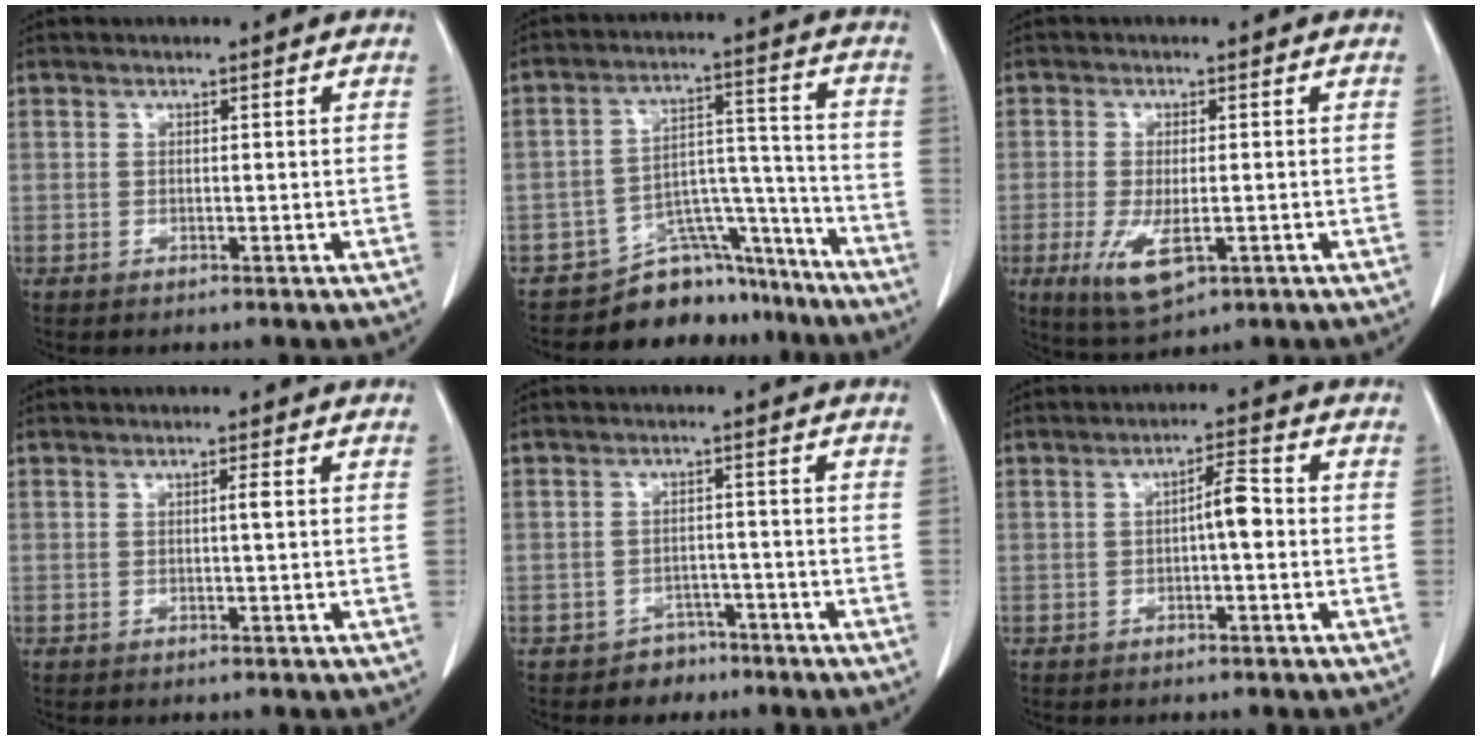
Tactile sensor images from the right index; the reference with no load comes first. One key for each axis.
{"total": 10.8, "fx": -9.9, "fy": 4.2, "fz": 1.2, "tx": 0.003, "ty": 0.076, "tz": -0.156}
{"total": 6.8, "fx": -2.4, "fy": 2.3, "fz": 6.0, "tx": -0.117, "ty": -0.018, "tz": -0.031}
{"total": 0.9, "fx": 0.1, "fy": -0.2, "fz": 0.9, "tx": -0.015, "ty": 0.001, "tz": 0.000}
{"total": 3.5, "fx": -2.3, "fy": 2.5, "fz": -0.1, "tx": 0.003, "ty": 0.013, "tz": -0.034}
{"total": 3.8, "fx": -0.3, "fy": 0.7, "fz": 3.7, "tx": -0.057, "ty": 0.009, "tz": -0.006}